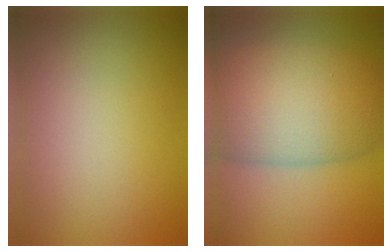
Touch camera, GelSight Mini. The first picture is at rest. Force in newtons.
{"total": 11.0, "press": 11.0, "slide": 0.1}